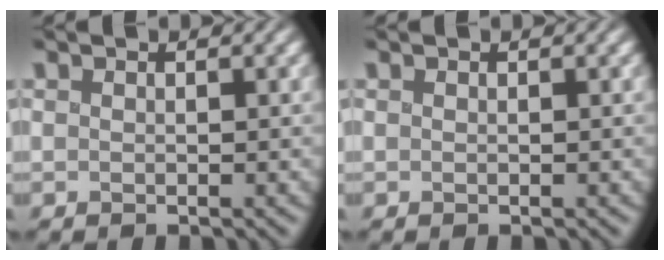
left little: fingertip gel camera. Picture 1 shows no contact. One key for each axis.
{"total": 0.0}